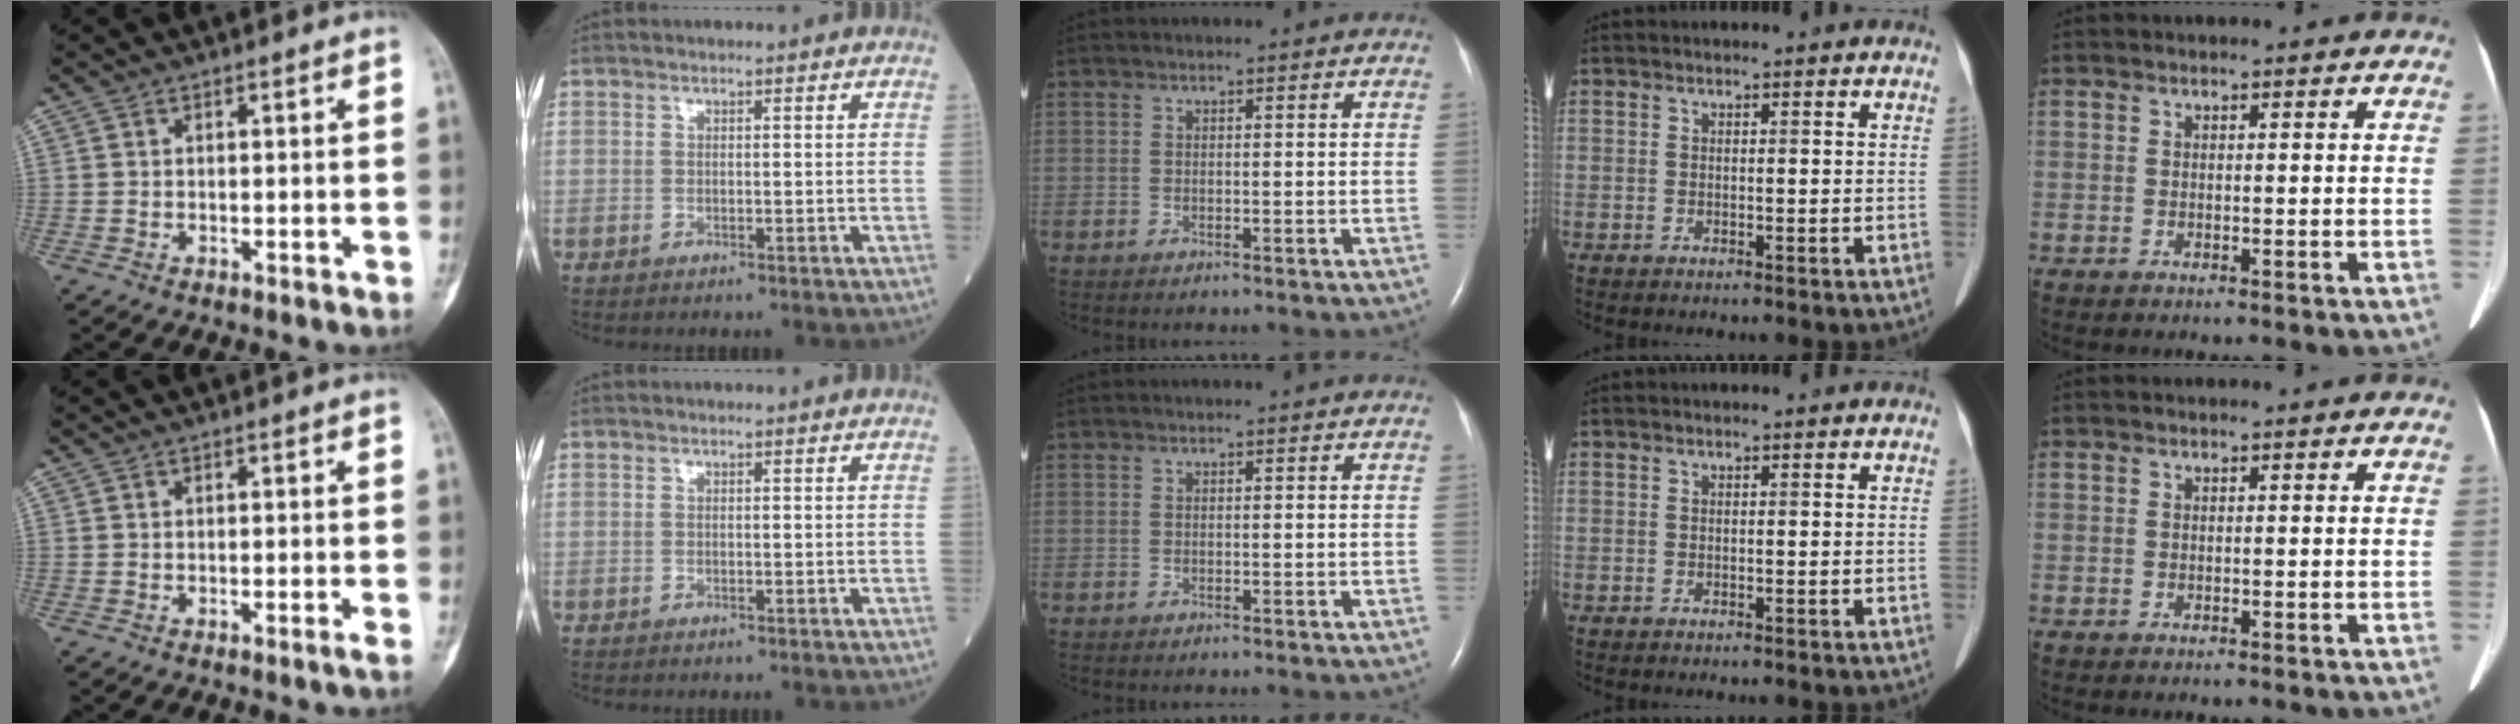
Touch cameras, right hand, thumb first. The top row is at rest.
{"thumb": {"total": 0.6, "force": [-0.3, -0.2, 0.5], "torque": [-0.005, 0.000, -0.006]}}